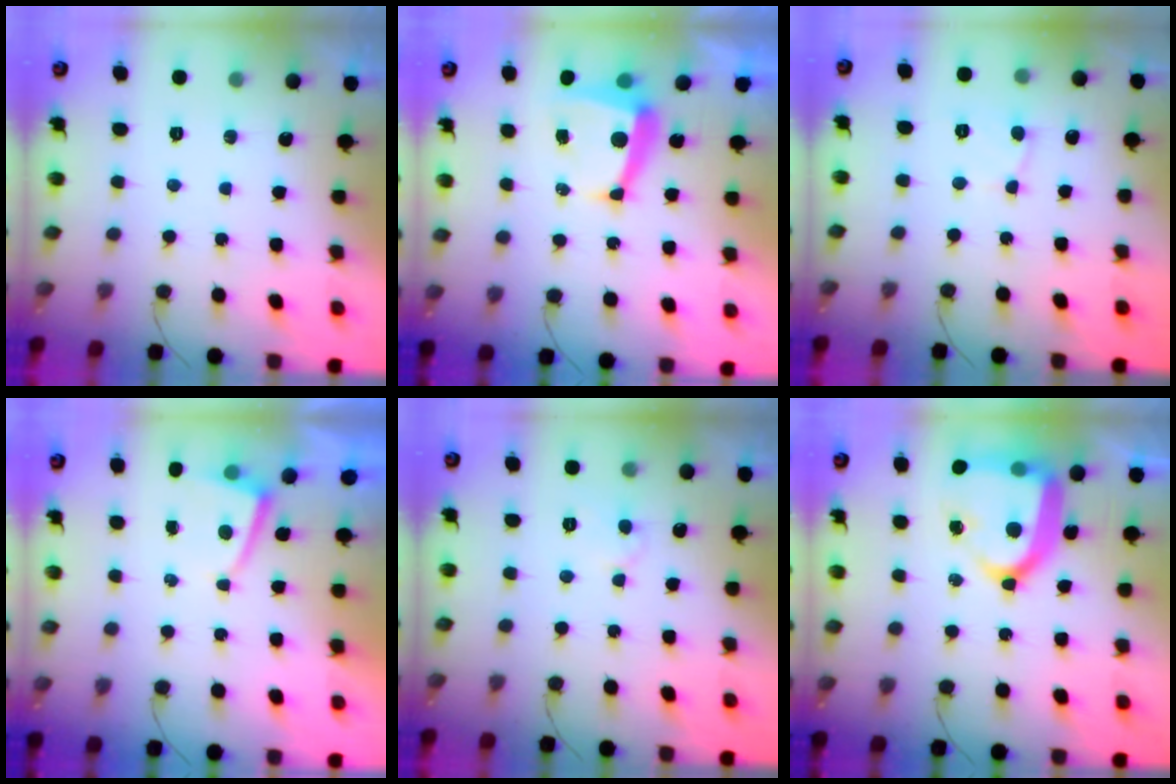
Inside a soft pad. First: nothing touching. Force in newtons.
{"total": 8.9, "press": 8.9, "slide": 0.7}
{"total": 2.6, "press": 2.6, "slide": 0.2}
{"total": 1.2, "press": 1.2, "slide": 0.2}
{"total": 5.5, "press": 5.5, "slide": 0.4}
{"total": 20.5, "press": 20.4, "slide": 1.8}